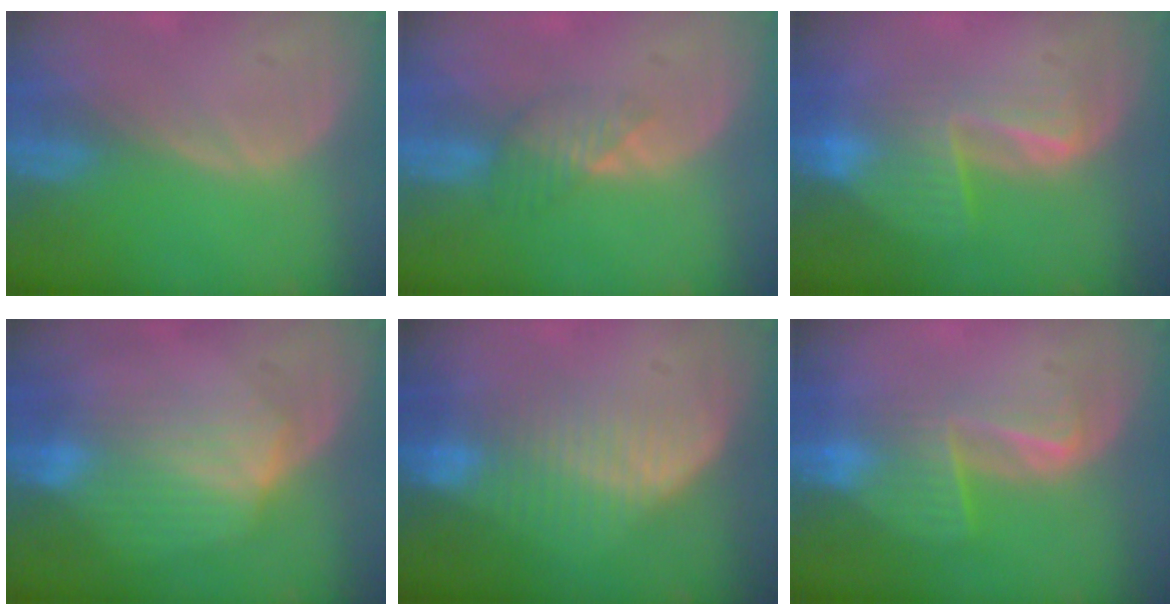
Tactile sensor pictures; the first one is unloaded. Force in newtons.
{"total": 3.5, "press": 3.1, "slide": 1.6}
{"total": 7.4, "press": 6.7, "slide": 3.1}
{"total": 7.2, "press": 6.5, "slide": 3.0}
{"total": 7.5, "press": 6.7, "slide": 3.4}
{"total": 6.9, "press": 5.9, "slide": 3.6}